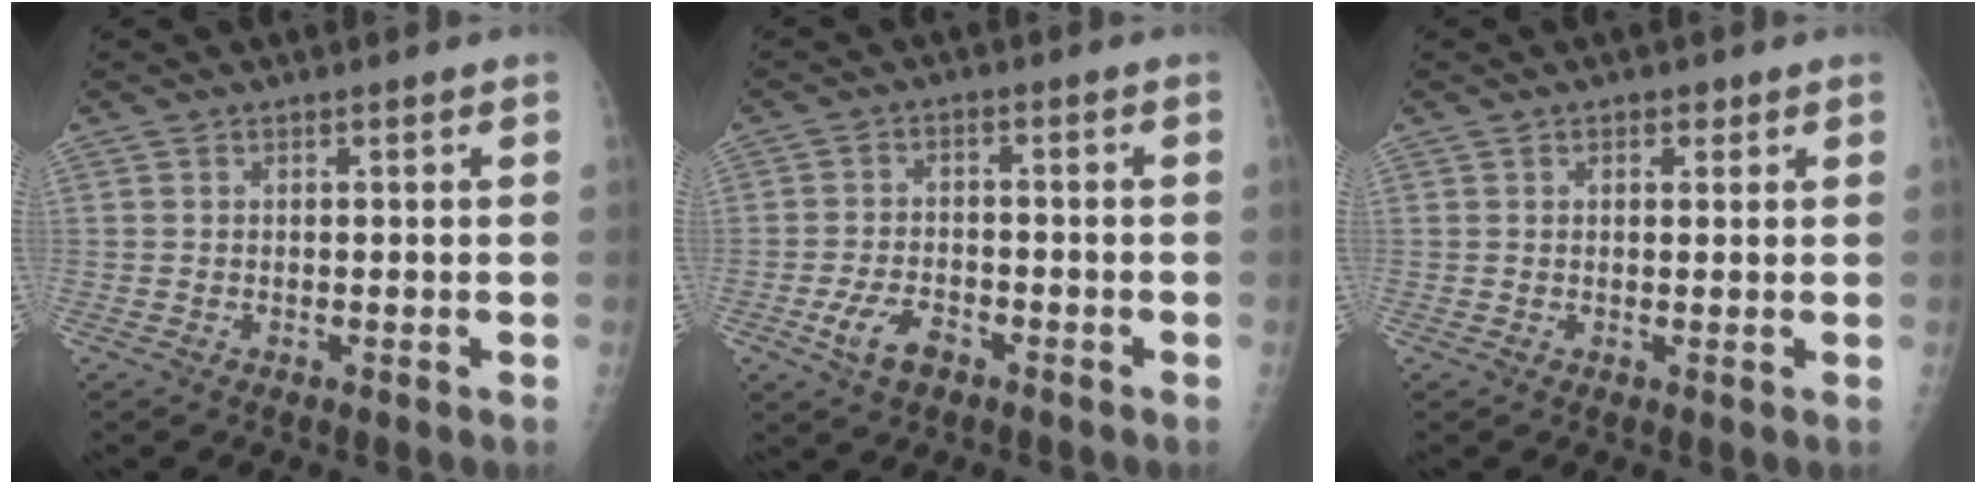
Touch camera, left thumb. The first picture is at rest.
{"total": 5.9, "force": [-3.1, 3.4, 3.8], "torque": [-0.070, 0.016, -0.055]}
{"total": 1.8, "force": [1.0, 1.1, 1.0], "torque": [-0.003, -0.002, 0.011]}